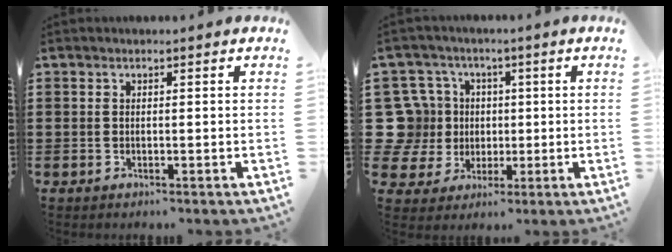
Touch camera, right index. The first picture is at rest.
{"total": 10.4, "force": [1.2, 9.9, 3.1], "torque": [-0.126, 0.011, 0.028]}